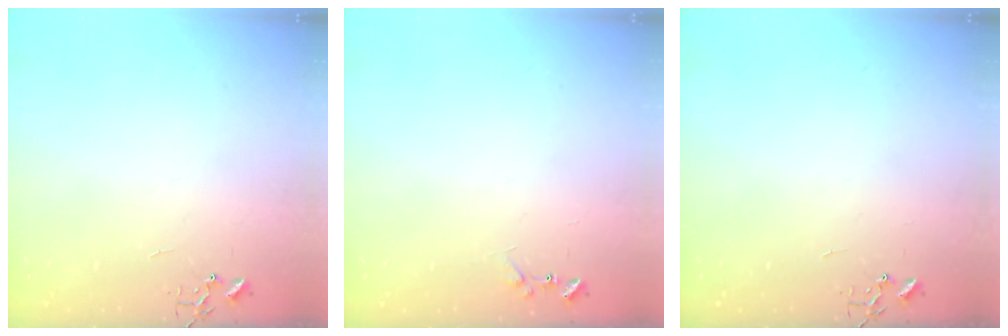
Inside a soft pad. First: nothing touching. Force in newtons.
{"total": 7.1, "press": 7.0, "slide": 0.5}
{"total": 0.0}